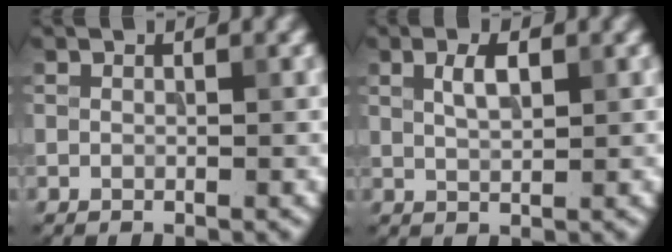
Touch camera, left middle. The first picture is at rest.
{"total": 2.2, "force": [0.9, 0.9, 1.8], "torque": [-0.038, 0.002, 0.018]}